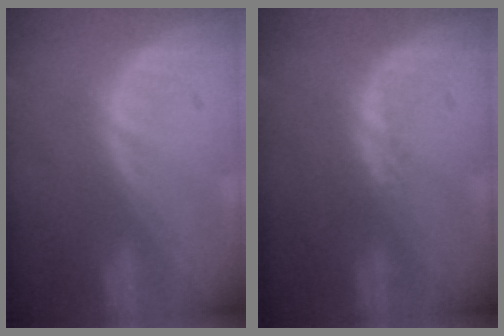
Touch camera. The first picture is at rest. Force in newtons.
{"total": 0.9, "press": 0.8, "slide": 0.4}